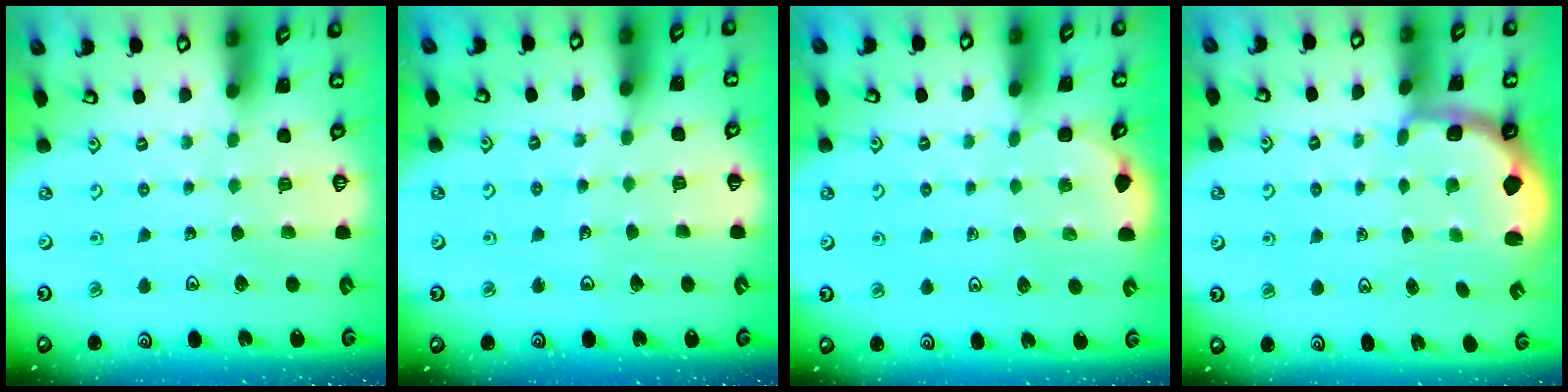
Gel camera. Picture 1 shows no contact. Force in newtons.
{"total": 2.2, "press": 2.2, "slide": 0.2}
{"total": 1.7, "press": 1.6, "slide": 0.1}
{"total": 2.1, "press": 1.4, "slide": 1.6}